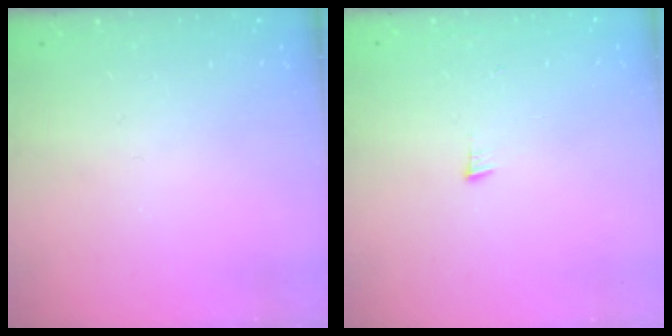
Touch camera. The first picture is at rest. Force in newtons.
{"total": 3.2, "press": 3.2, "slide": 0.4}